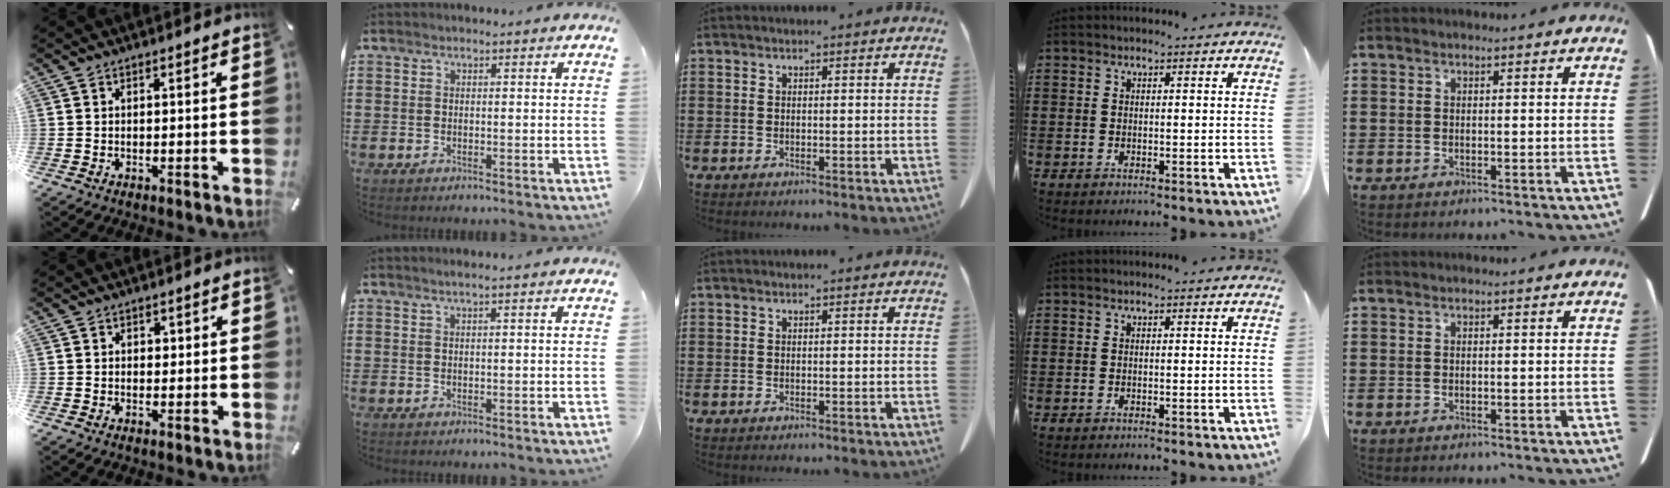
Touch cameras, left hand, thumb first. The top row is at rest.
{"thumb": {"total": 1.0, "force": [0.2, 1.0, 0.2], "torque": [0.002, 0.001, 0.001]}, "index": {"total": 1.0, "force": [0.5, -0.1, 0.9], "torque": [-0.014, -0.001, 0.008]}}